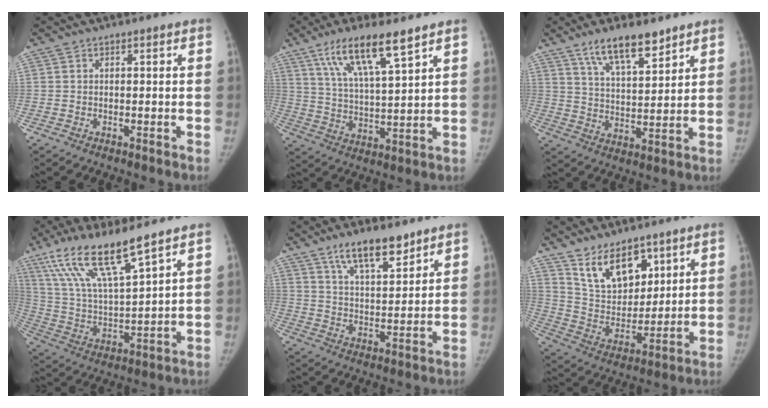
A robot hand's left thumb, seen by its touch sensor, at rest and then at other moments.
{"total": 13.0, "force": [8.1, 2.5, 9.8], "torque": [-0.170, -0.028, 0.154]}
{"total": 10.9, "force": [7.7, 3.4, 7.0], "torque": [-0.096, -0.043, 0.140]}
{"total": 16.3, "force": [10.9, 3.0, 11.7], "torque": [-0.215, -0.049, 0.220]}
{"total": 10.3, "force": [7.2, 3.4, 6.4], "torque": [-0.083, -0.044, 0.130]}
{"total": 13.1, "force": [8.3, 7.4, 7.0], "torque": [-0.079, -0.056, 0.162]}